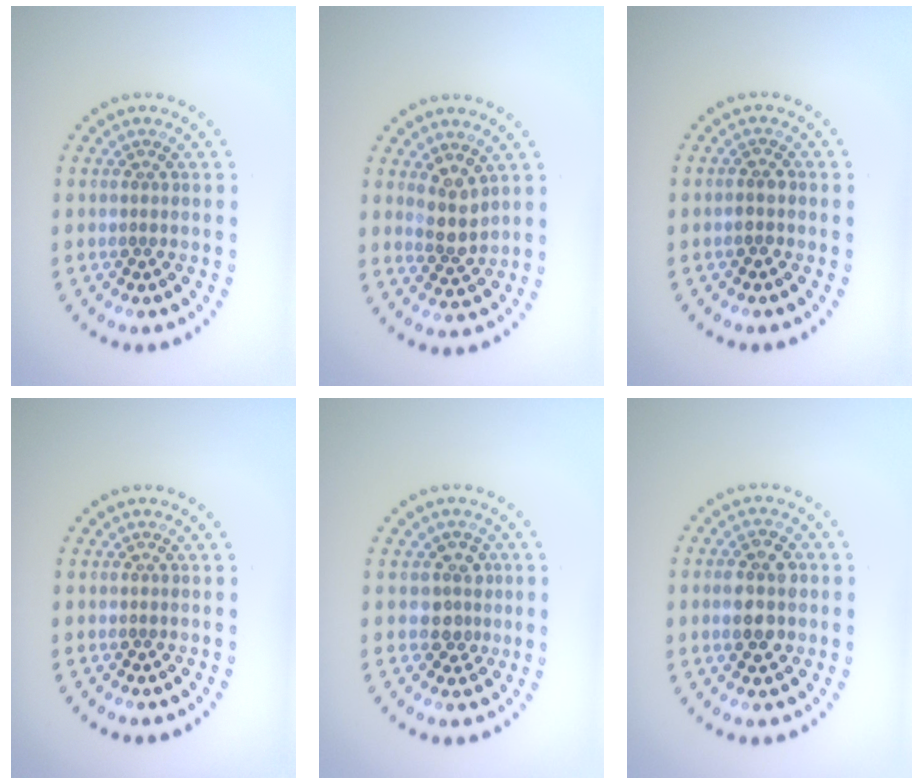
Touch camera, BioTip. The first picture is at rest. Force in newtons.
{"total": 2.5, "press": 2.1, "slide": 1.4}
{"total": 1.1, "press": 1.1, "slide": 0.3}
{"total": 0.0}
{"total": 2.1, "press": 1.8, "slide": 1.1}
{"total": 3.7, "press": 3.7, "slide": 0.1}